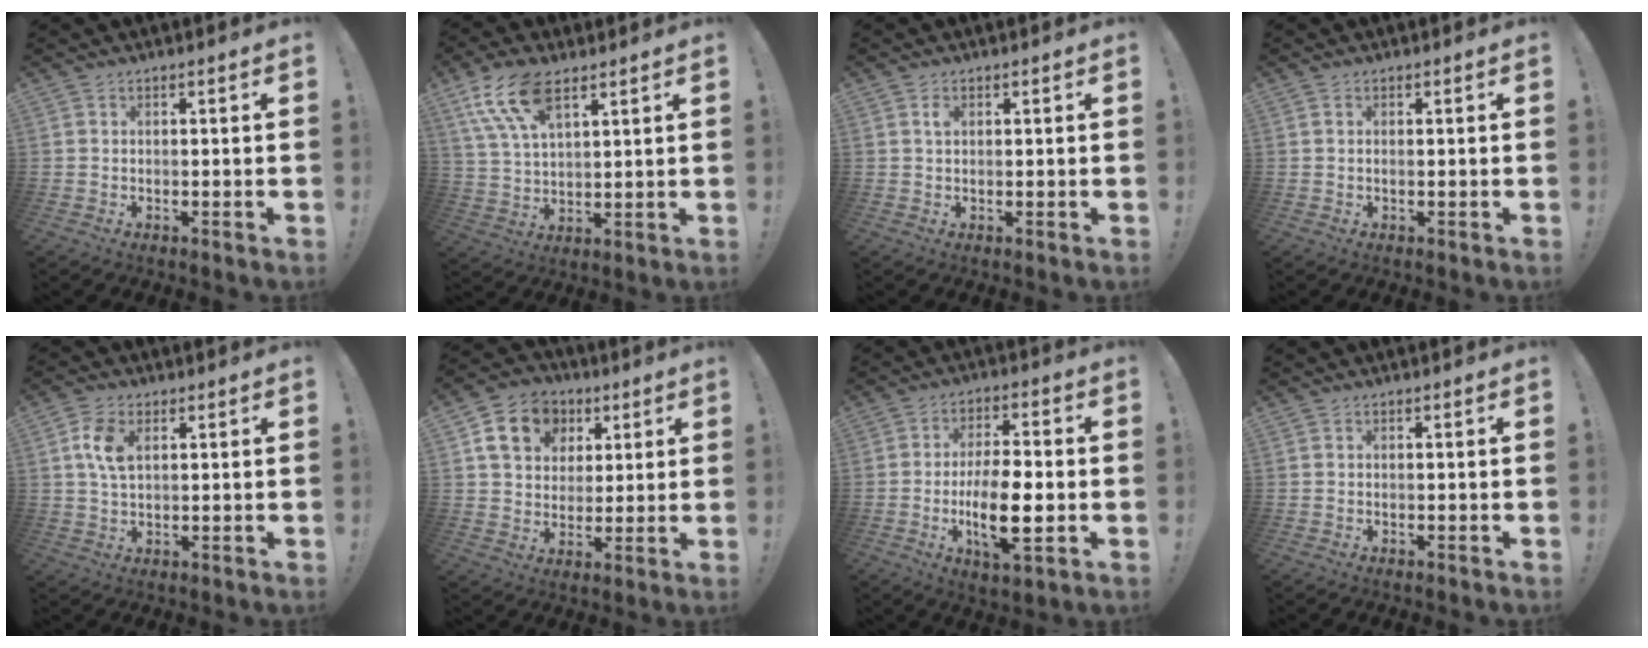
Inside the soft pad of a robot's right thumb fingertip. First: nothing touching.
{"total": 12.8, "force": [7.6, 5.7, 8.6], "torque": [-0.172, -0.021, 0.141]}
{"total": 1.4, "force": [0.6, 0.8, 1.0], "torque": [-0.013, -0.001, 0.008]}
{"total": 0.6, "force": [0.0, 0.2, 0.5], "torque": [-0.007, -0.001, -0.001]}
{"total": 7.1, "force": [2.2, 4.3, 5.3], "torque": [-0.102, -0.003, 0.036]}
{"total": 13.7, "force": [5.8, 10.9, 5.9], "torque": [-0.082, -0.019, 0.115]}
{"total": 13.3, "force": [-2.9, 4.7, 12.1], "torque": [-0.219, 0.000, -0.055]}
{"total": 0.0}